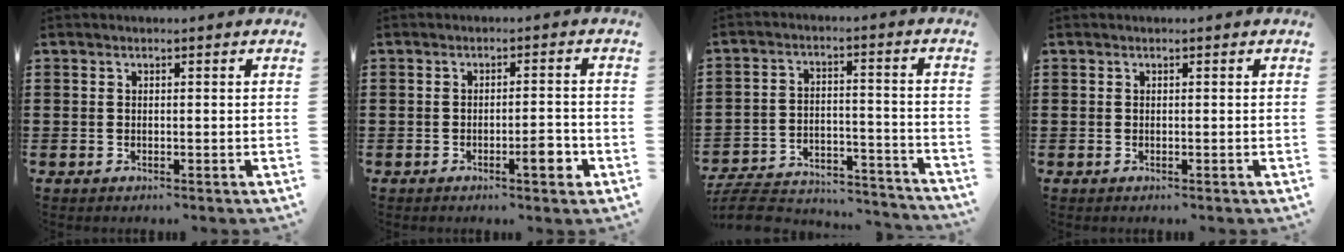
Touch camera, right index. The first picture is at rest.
{"total": 4.4, "force": [-2.0, 0.8, 3.9], "torque": [-0.051, -0.004, -0.034]}
{"total": 7.7, "force": [-7.2, 1.5, 2.3], "torque": [-0.046, 0.013, -0.143]}
{"total": 0.0}